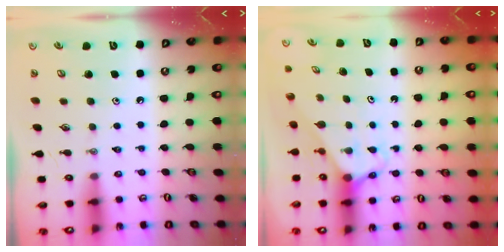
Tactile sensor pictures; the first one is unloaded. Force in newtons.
{"total": 2.7, "press": 2.7, "slide": 0.2}